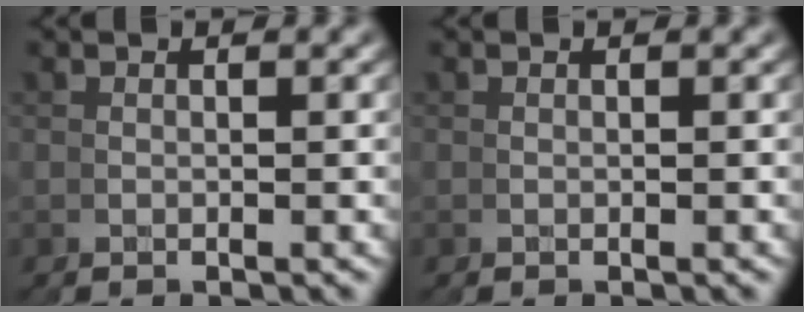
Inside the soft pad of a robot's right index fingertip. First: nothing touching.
{"total": 0.0}